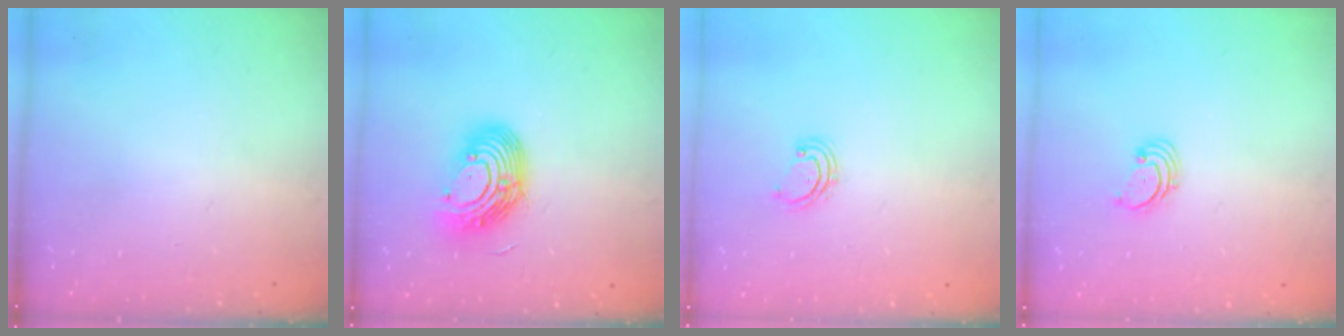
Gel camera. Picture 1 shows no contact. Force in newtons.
{"total": 12.4, "press": 12.3, "slide": 1.8}
{"total": 2.6, "press": 2.6, "slide": 0.3}
{"total": 1.7, "press": 1.6, "slide": 0.2}